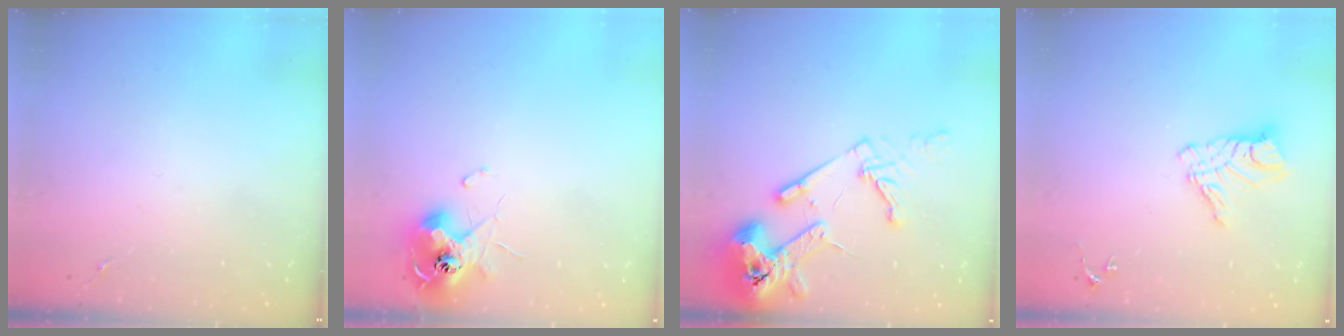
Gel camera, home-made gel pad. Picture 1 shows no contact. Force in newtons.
{"total": 11.2, "press": 11.2, "slide": 0.8}
{"total": 16.7, "press": 16.5, "slide": 2.2}
{"total": 11.3, "press": 11.2, "slide": 0.9}